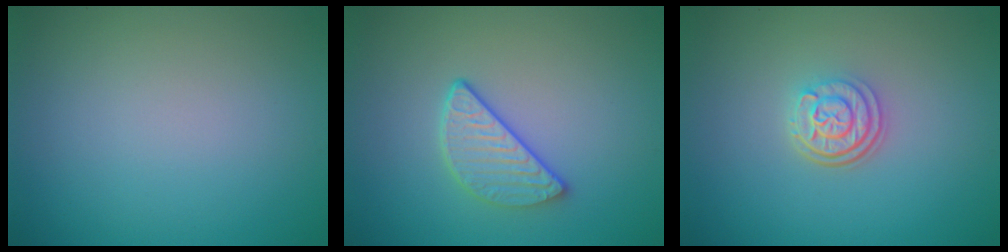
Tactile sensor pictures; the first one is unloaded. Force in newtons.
{"total": 3.1, "press": 2.5, "slide": 1.7}
{"total": 3.1, "press": 2.5, "slide": 1.8}